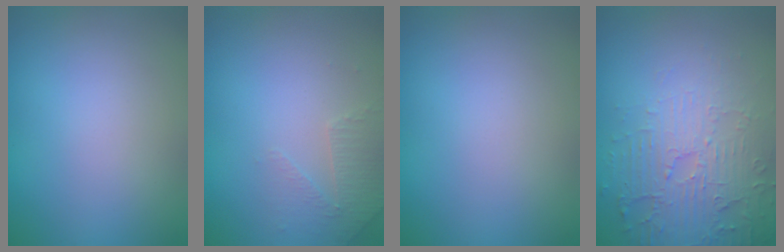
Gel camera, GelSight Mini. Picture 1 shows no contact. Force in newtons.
{"total": 1.9, "press": 1.8, "slide": 0.5}
{"total": 0.0}
{"total": 5.5, "press": 3.5, "slide": 4.2}